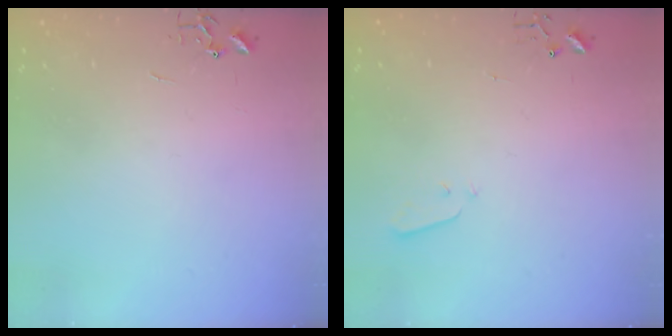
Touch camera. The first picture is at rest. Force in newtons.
{"total": 2.1, "press": 2.1, "slide": 0.3}